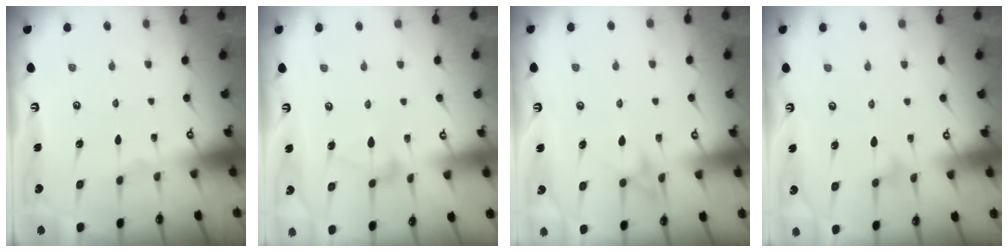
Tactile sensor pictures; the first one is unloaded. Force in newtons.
{"total": 6.2, "press": 6.2, "slide": 0.3}
{"total": 12.1, "press": 12.1, "slide": 1.2}
{"total": 4.0, "press": 4.0, "slide": 0.2}